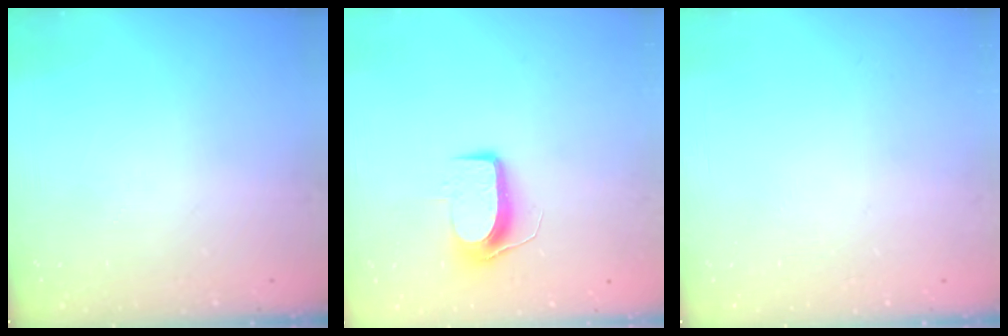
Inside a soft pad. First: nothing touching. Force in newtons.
{"total": 8.9, "press": 8.9, "slide": 0.5}
{"total": 0.0}